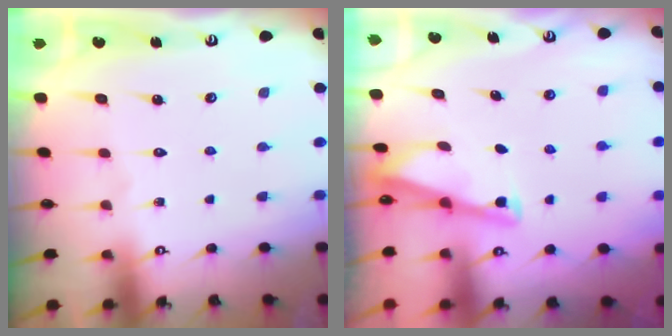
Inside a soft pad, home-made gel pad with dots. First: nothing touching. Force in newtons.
{"total": 2.7, "press": 2.7, "slide": 0.3}